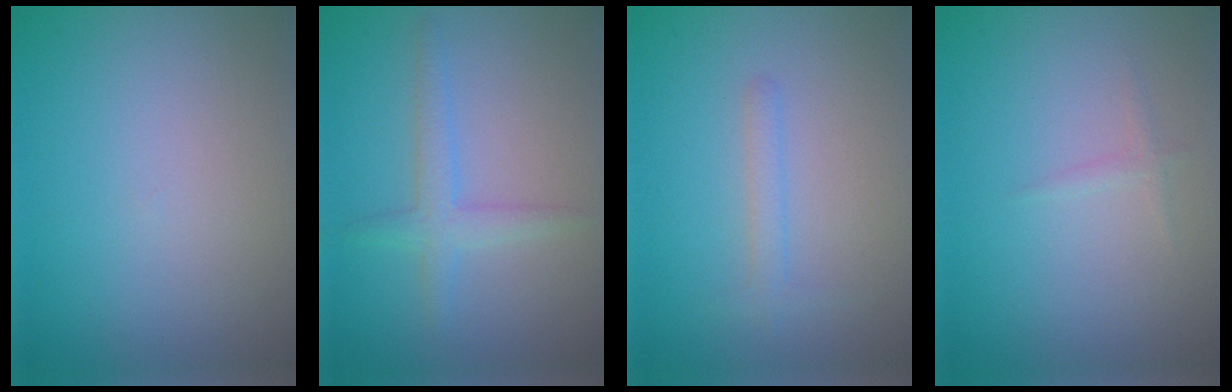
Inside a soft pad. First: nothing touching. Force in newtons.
{"total": 2.3, "press": 2.3, "slide": 0.1}
{"total": 1.3, "press": 1.3, "slide": 0.1}
{"total": 0.7, "press": 0.7, "slide": 0.0}